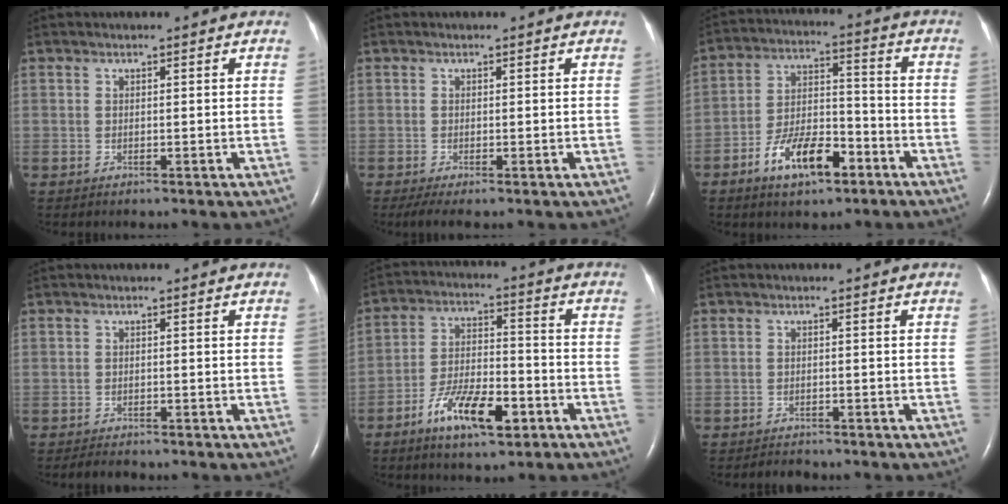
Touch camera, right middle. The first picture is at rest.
{"total": 2.0, "force": [-1.3, 0.2, 1.5], "torque": [-0.034, -0.010, -0.027]}
{"total": 10.7, "force": [-6.0, 4.1, 7.8], "torque": [-0.153, 0.011, -0.102]}
{"total": 1.5, "force": [-1.4, 0.4, 0.4], "torque": [-0.015, -0.006, -0.019]}
{"total": 10.7, "force": [-5.7, 3.5, 8.4], "torque": [-0.163, 0.002, -0.096]}
{"total": 1.4, "force": [-1.4, 0.4, -0.1], "torque": [-0.005, -0.005, -0.018]}